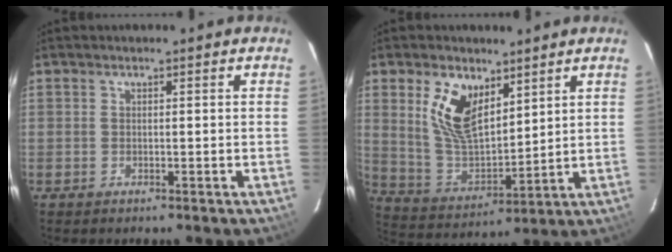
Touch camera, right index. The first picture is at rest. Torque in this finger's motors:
{"motor_torque": [0.88, 0.72, 0.28, 0.15]}